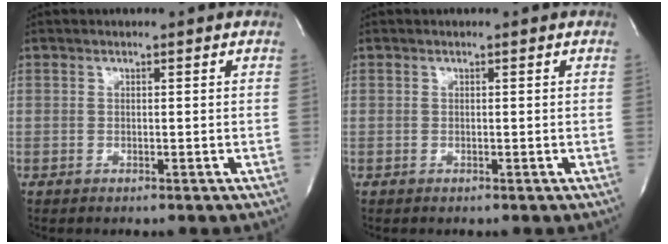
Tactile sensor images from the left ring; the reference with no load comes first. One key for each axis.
{"total": 0.0}